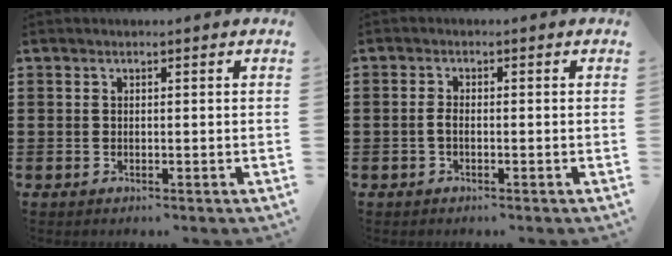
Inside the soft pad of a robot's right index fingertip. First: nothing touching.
{"total": 1.5, "force": [-0.5, 0.4, 1.3], "torque": [-0.035, -0.006, -0.011]}